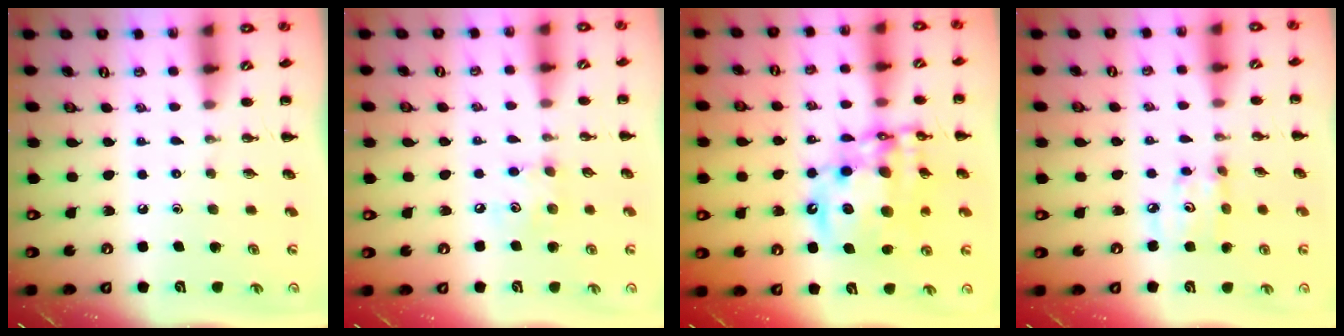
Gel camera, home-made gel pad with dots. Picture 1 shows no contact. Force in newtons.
{"total": 5.0, "press": 5.0, "slide": 0.7}
{"total": 18.3, "press": 17.7, "slide": 4.8}
{"total": 4.6, "press": 4.6, "slide": 0.5}